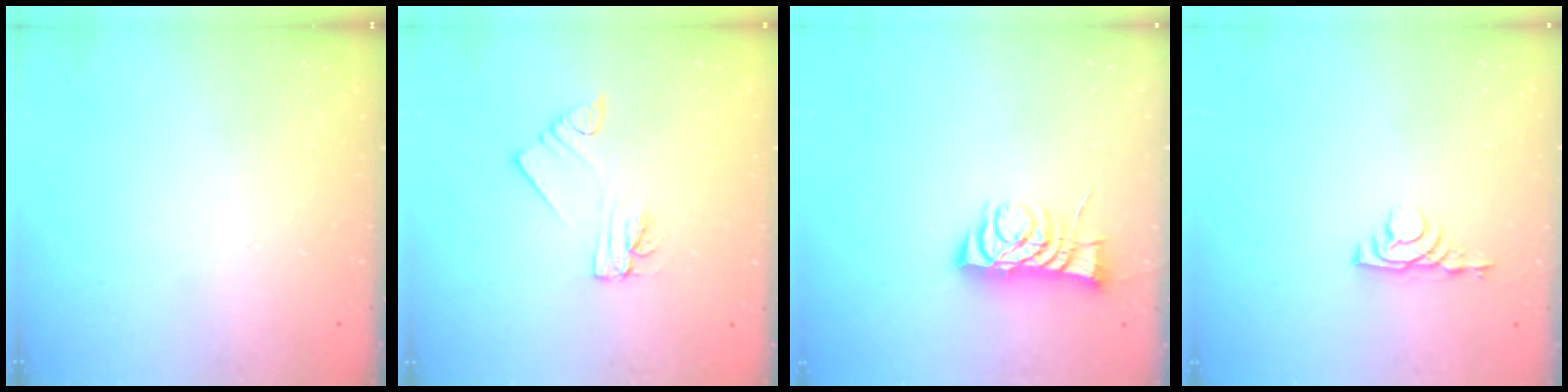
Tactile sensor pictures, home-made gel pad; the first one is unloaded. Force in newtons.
{"total": 2.2, "press": 2.2, "slide": 0.1}
{"total": 7.8, "press": 7.7, "slide": 0.6}
{"total": 3.7, "press": 3.7, "slide": 0.6}